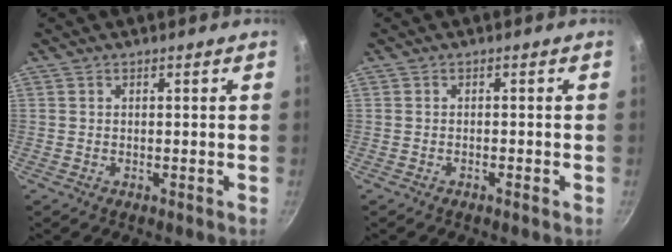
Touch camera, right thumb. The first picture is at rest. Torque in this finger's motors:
{"motor_torque": [-0.29, -0.07, -0.48, 0.03, -0.01]}